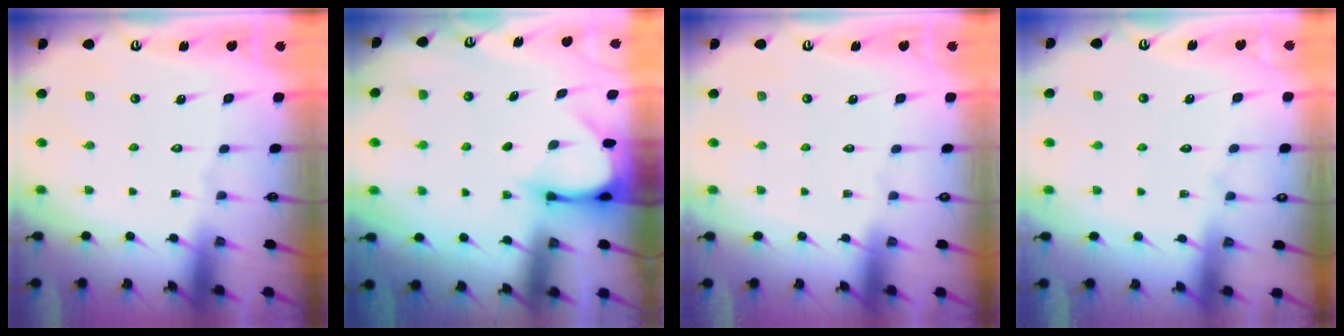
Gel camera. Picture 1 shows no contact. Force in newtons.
{"total": 3.6, "press": 3.6, "slide": 0.3}
{"total": 0.0}
{"total": 2.9, "press": 2.9, "slide": 0.4}